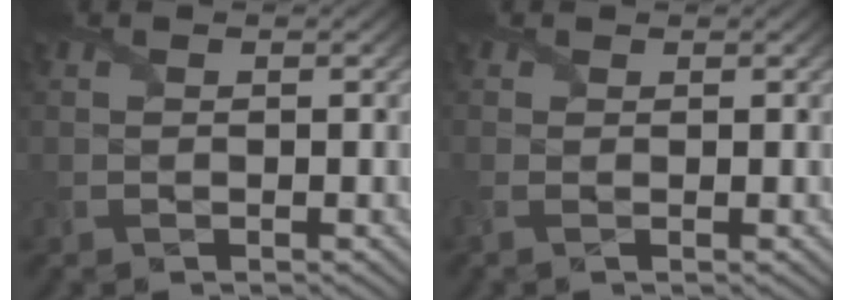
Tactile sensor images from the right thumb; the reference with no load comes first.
{"total": 1.3, "force": [0.0, 0.8, 1.0], "torque": [-0.031, 0.001, -0.006]}